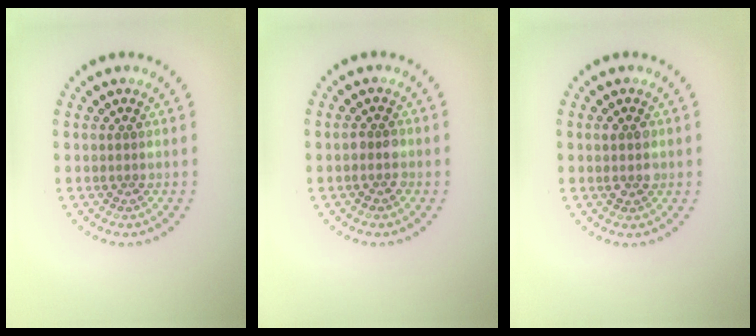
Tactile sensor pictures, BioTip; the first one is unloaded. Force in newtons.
{"total": 1.5, "press": 1.4, "slide": 0.5}
{"total": 1.5, "press": 1.5, "slide": 0.2}